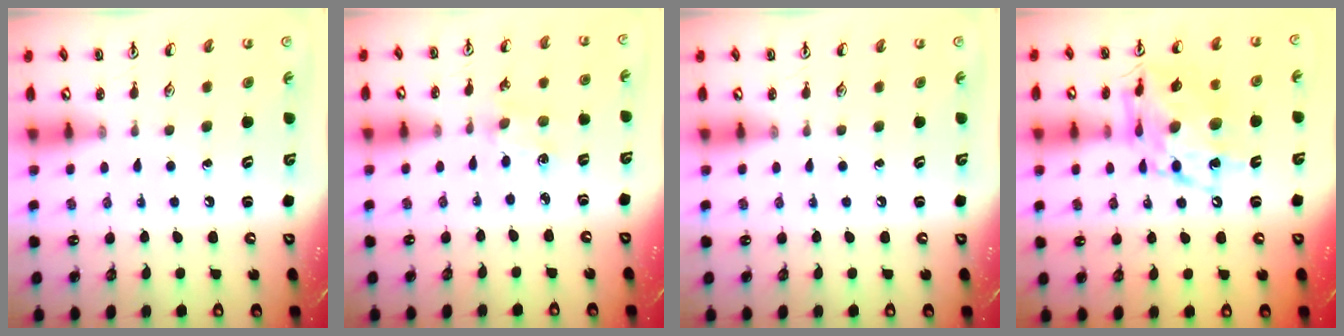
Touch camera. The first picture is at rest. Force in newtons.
{"total": 1.3, "press": 1.3, "slide": 0.2}
{"total": 0.0}
{"total": 14.0, "press": 14.0, "slide": 1.1}